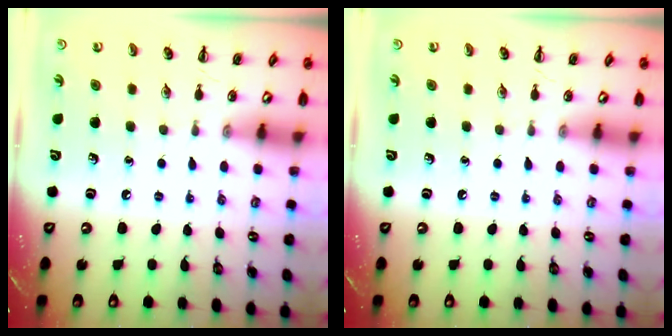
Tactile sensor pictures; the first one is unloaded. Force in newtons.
{"total": 0.0}